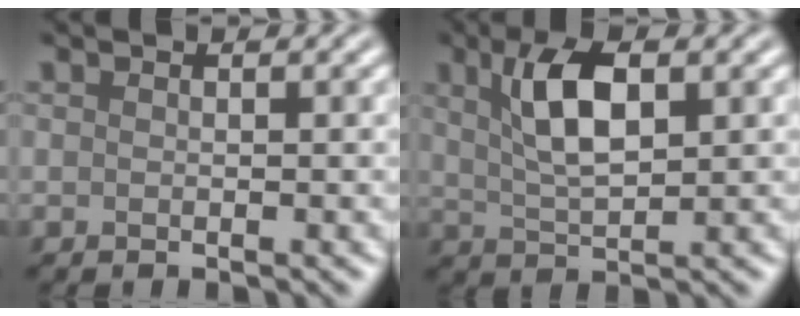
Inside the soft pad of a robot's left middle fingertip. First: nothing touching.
{"total": 5.2, "force": [1.9, 2.1, 4.3], "torque": [-0.087, 0.009, 0.031]}